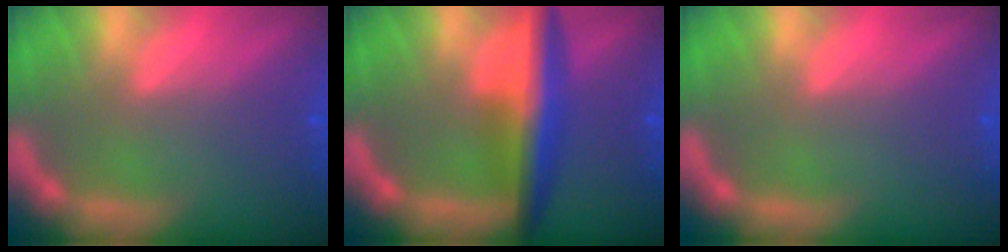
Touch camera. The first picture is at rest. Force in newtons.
{"total": 6.0}
{"total": 0.0}